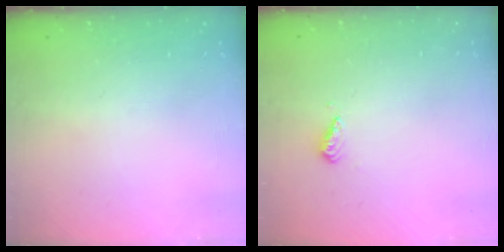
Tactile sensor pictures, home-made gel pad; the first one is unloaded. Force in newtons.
{"total": 2.8, "press": 2.8, "slide": 0.7}